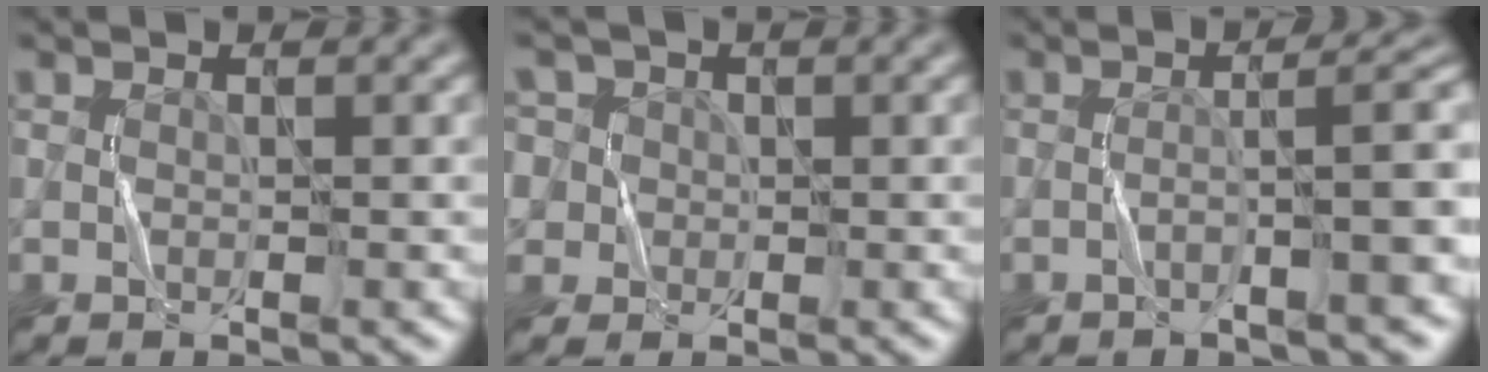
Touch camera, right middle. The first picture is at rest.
{"total": 6.8, "force": [2.3, 5.8, 2.6], "torque": [-0.056, 0.035, 0.006]}
{"total": 5.2, "force": [-2.0, 0.6, 4.7], "torque": [-0.060, 0.023, -0.038]}